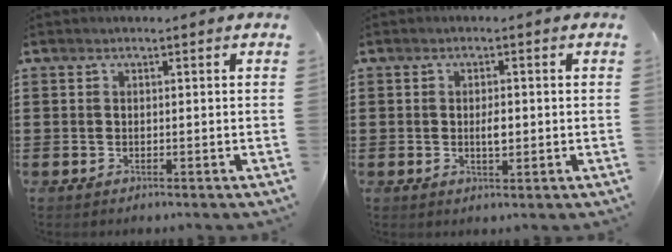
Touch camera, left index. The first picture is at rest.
{"total": 2.4, "force": [0.0, 0.9, 2.2], "torque": [-0.034, -0.004, -0.002]}